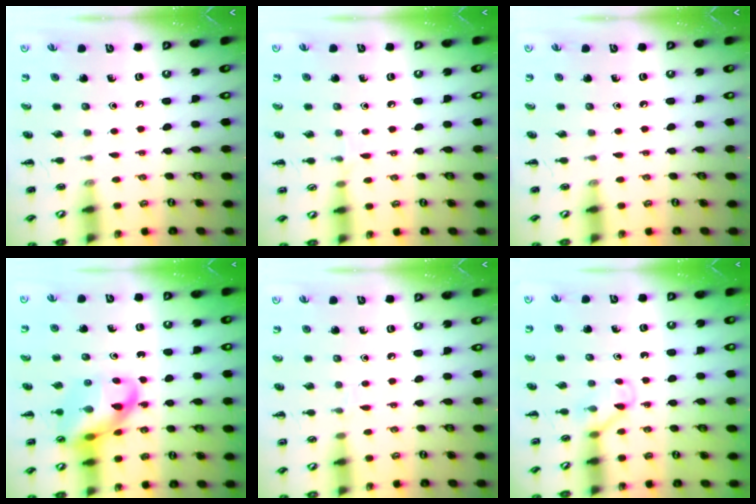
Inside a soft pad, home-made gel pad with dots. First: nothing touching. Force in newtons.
{"total": 4.1, "press": 3.8, "slide": 1.5}
{"total": 0.0}
{"total": 13.6, "press": 13.0, "slide": 3.8}
{"total": 3.4, "press": 3.2, "slide": 1.1}
{"total": 4.5, "press": 4.2, "slide": 1.5}